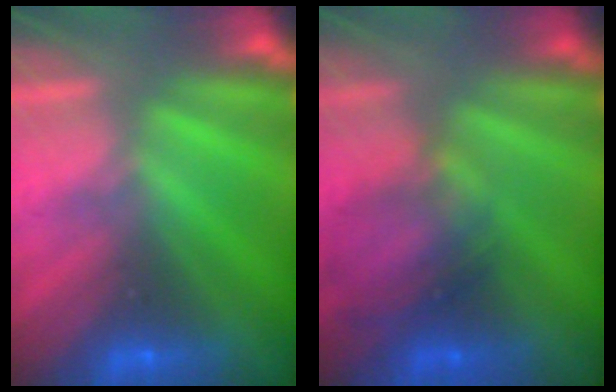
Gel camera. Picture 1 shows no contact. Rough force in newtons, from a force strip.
{"total": 2.1}